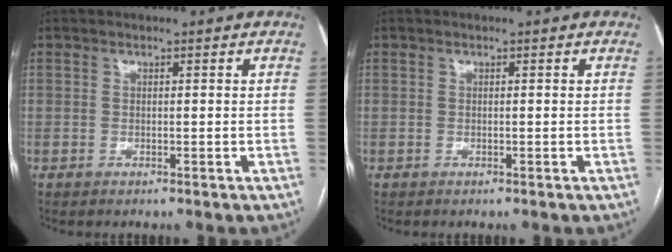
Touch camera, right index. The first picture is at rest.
{"total": 0.0}